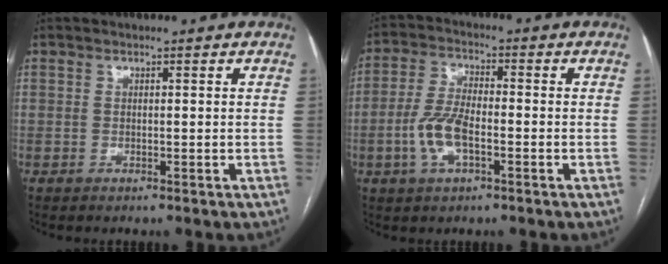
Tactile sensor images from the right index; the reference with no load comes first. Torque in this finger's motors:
{"motor_torque": [0.48, -0.25, 0.43, 0.06]}